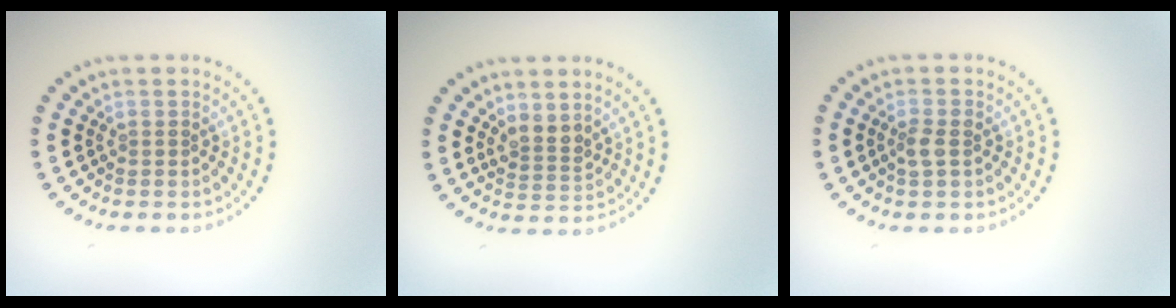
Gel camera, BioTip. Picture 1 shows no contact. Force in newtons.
{"total": 2.1, "press": 1.7, "slide": 1.2}
{"total": 1.5, "press": 1.5, "slide": 0.3}